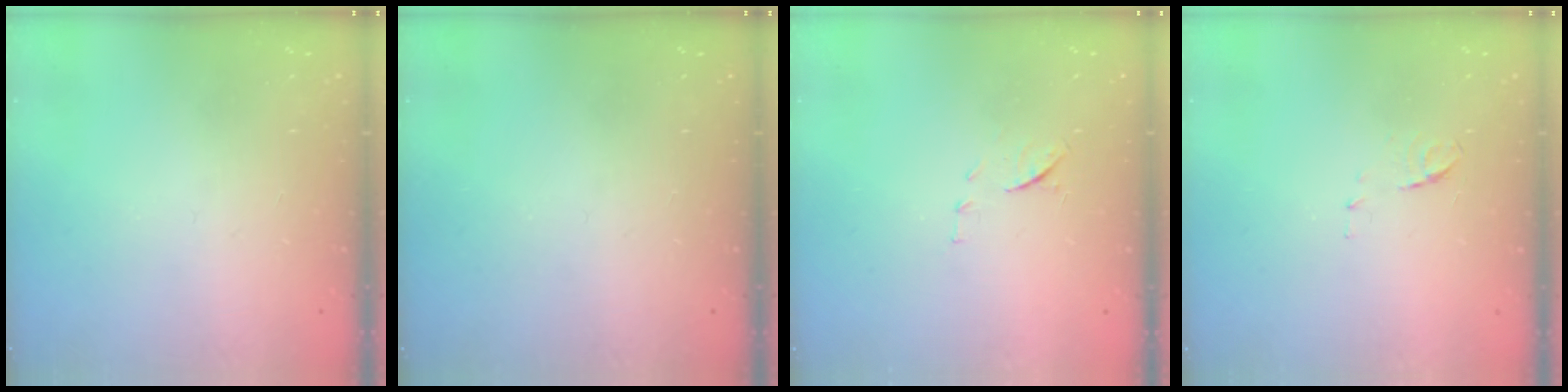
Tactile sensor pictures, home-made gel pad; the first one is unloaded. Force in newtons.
{"total": 0.0}
{"total": 8.5, "press": 8.4, "slide": 1.0}
{"total": 6.2, "press": 6.2, "slide": 0.5}